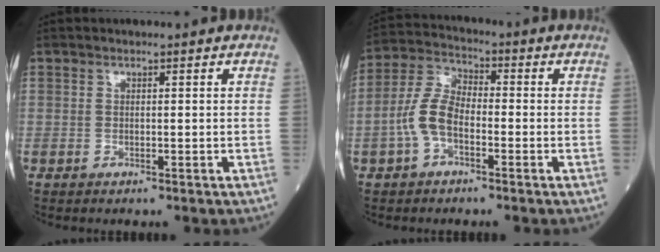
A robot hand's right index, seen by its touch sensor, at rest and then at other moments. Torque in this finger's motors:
{"motor_torque": [0.59, -0.55, 0.30, 0.12]}